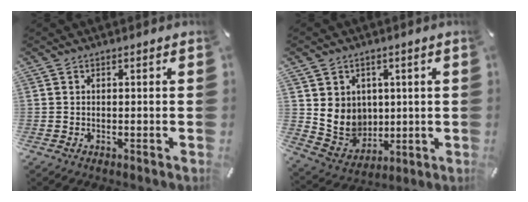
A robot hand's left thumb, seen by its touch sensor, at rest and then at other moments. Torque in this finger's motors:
{"motor_torque": [1.29, 1.27, 0.06, -0.01, 0.10]}